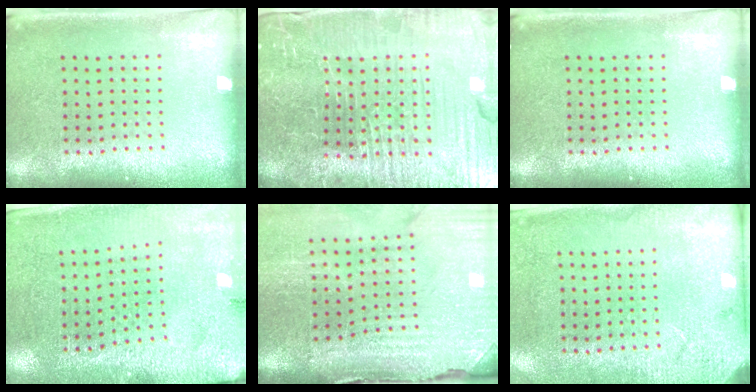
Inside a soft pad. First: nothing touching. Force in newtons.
{"total": 5.9, "press": 5.5, "slide": 1.9}
{"total": 0.0}
{"total": 2.8, "press": 2.8, "slide": 0.2}
{"total": 4.6, "press": 3.9, "slide": 2.3}
{"total": 2.7, "press": 2.2, "slide": 1.5}